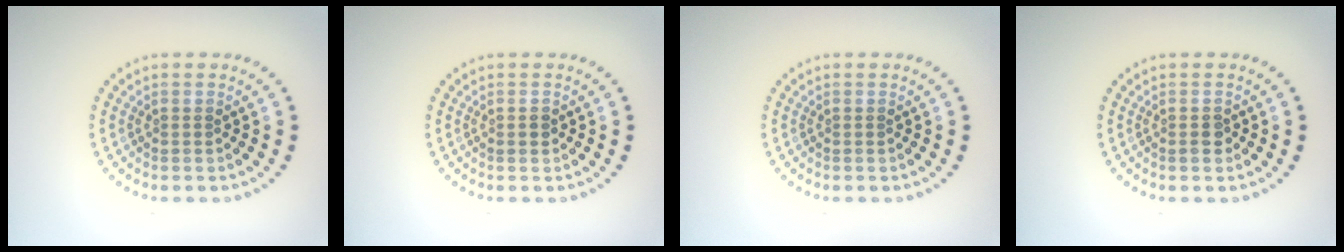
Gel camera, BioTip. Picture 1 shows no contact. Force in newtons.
{"total": 0.9, "press": 0.9, "slide": 0.1}
{"total": 0.0}
{"total": 1.3, "press": 1.2, "slide": 0.4}